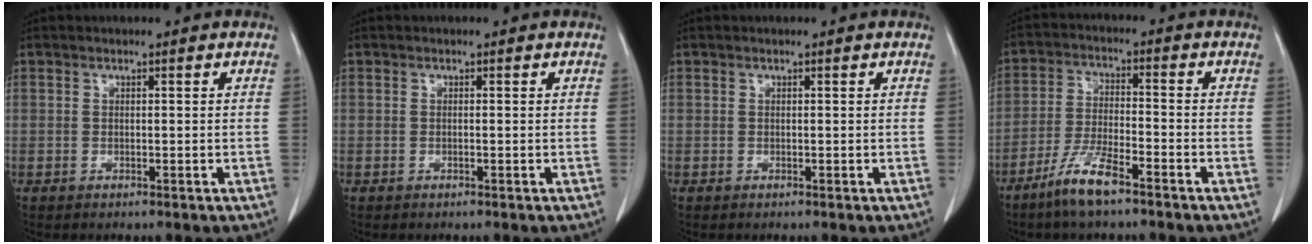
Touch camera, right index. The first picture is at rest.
{"total": 0.0}
{"total": 0.0}
{"total": 7.5, "force": [-5.3, 1.0, 5.1], "torque": [-0.111, -0.011, -0.103]}